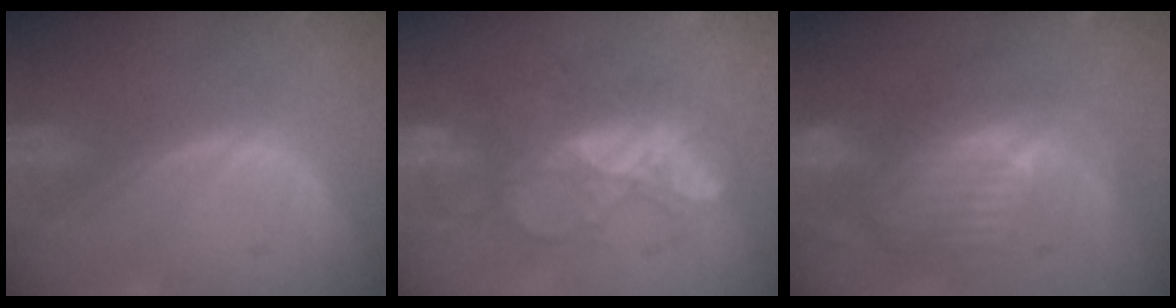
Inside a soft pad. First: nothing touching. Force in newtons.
{"total": 8.3, "press": 8.1, "slide": 1.8}
{"total": 11.1, "press": 9.7, "slide": 5.3}